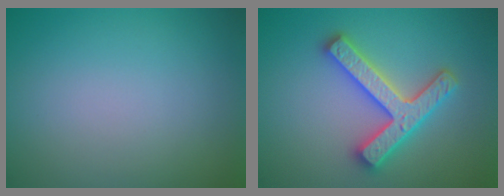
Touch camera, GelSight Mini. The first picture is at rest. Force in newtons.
{"total": 4.8, "press": 4.7, "slide": 0.9}